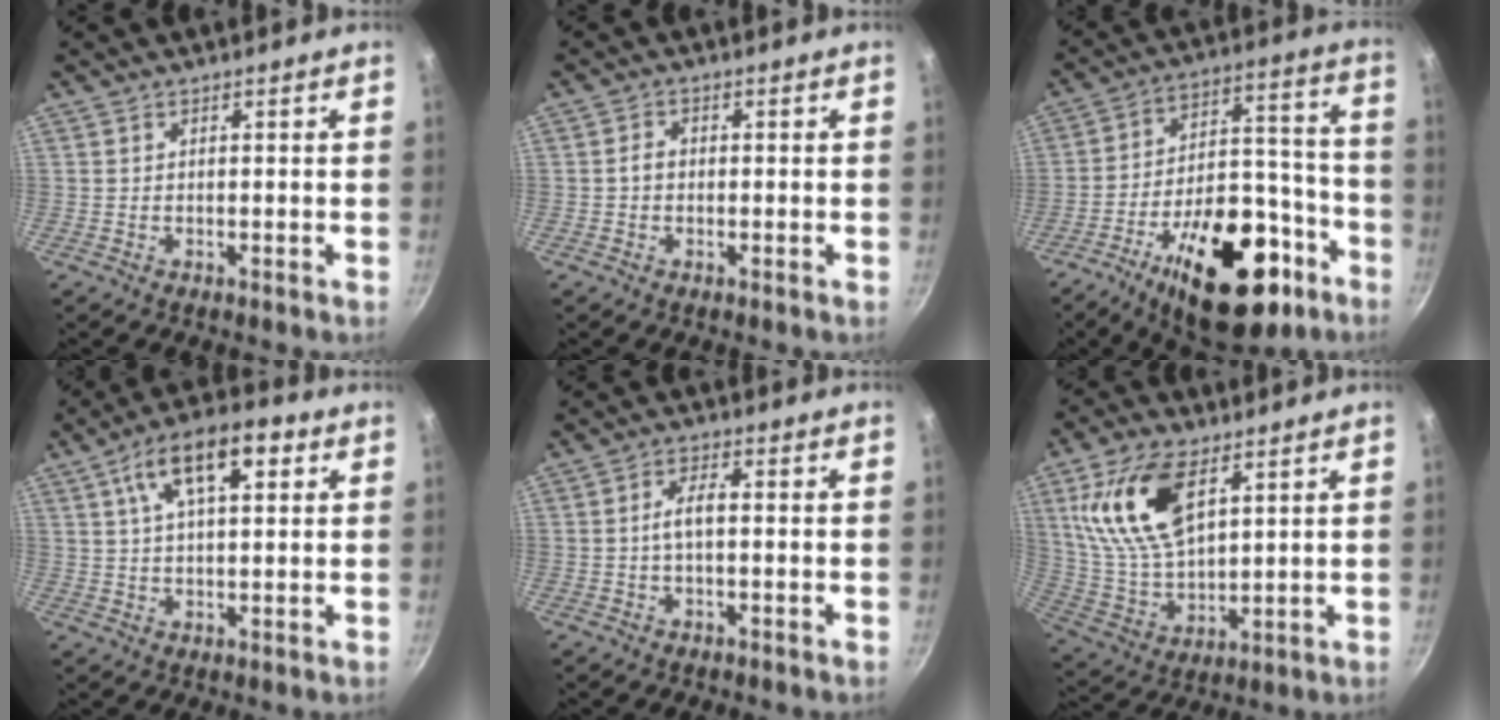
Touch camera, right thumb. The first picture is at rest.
{"total": 2.0, "force": [-0.2, 1.7, 1.1], "torque": [-0.012, 0.009, -0.006]}
{"total": 26.3, "force": [-13.7, 13.0, 18.3], "torque": [-0.229, 0.083, -0.193]}
{"total": 13.5, "force": [5.2, 6.1, 10.9], "torque": [-0.167, 0.010, 0.076]}
{"total": 3.7, "force": [-0.2, 1.6, 3.3], "torque": [-0.070, 0.015, -0.009]}
{"total": 17.5, "force": [7.2, 9.0, 13.1], "torque": [-0.241, -0.021, 0.150]}